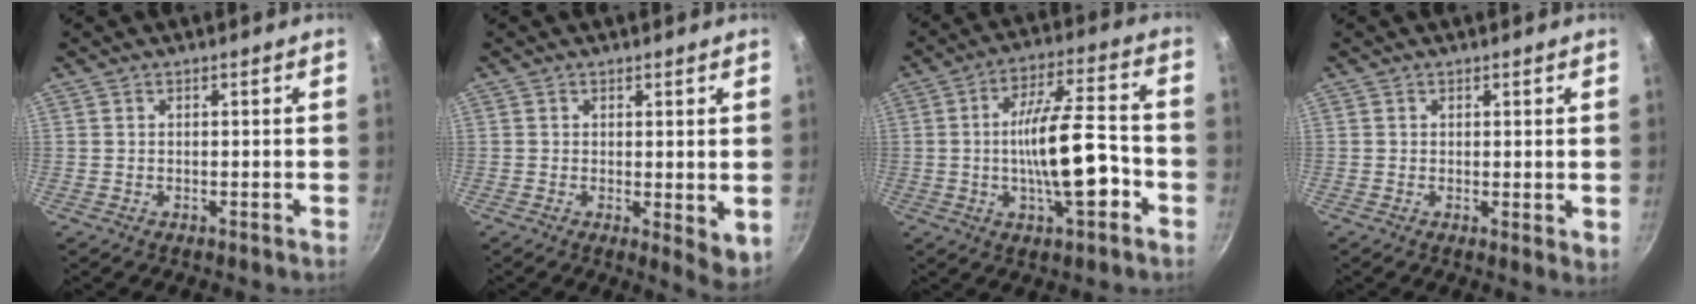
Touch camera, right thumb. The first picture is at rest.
{"total": 5.1, "force": [0.2, 2.2, 4.6], "torque": [-0.059, -0.016, 0.004]}
{"total": 14.8, "force": [-3.6, 4.6, 13.6], "torque": [-0.214, 0.032, -0.064]}
{"total": 2.1, "force": [0.5, 1.0, 1.8], "torque": [-0.022, -0.006, 0.006]}